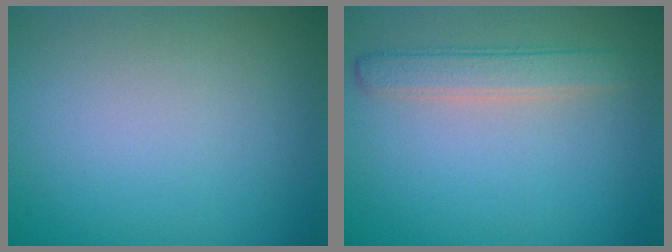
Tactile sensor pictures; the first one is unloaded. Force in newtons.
{"total": 2.8, "press": 2.8, "slide": 0.1}